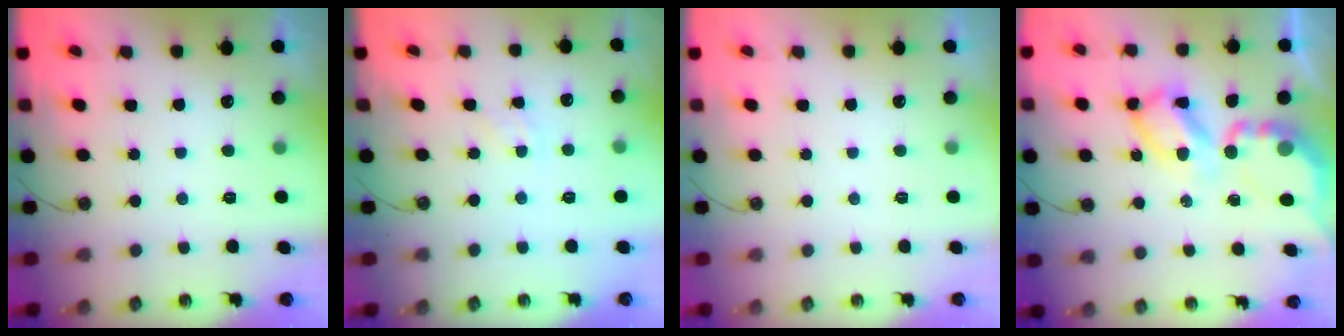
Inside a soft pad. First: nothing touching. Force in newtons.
{"total": 1.1, "press": 1.1, "slide": 0.2}
{"total": 0.0}
{"total": 12.3, "press": 12.3, "slide": 1.0}